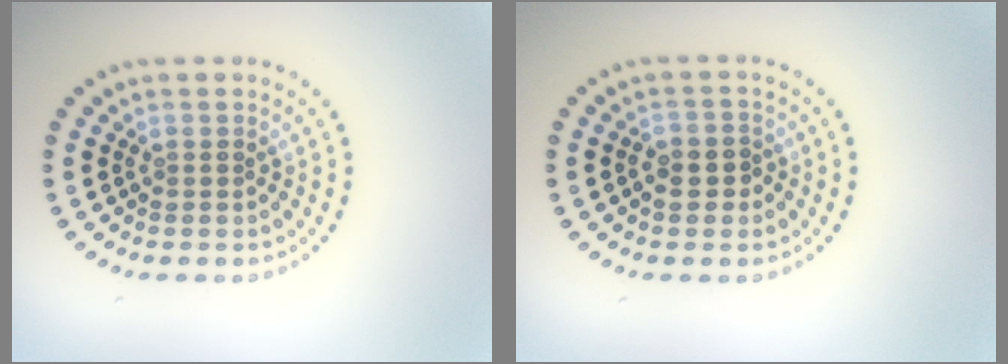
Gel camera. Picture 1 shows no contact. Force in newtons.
{"total": 2.3, "press": 2.2, "slide": 0.7}